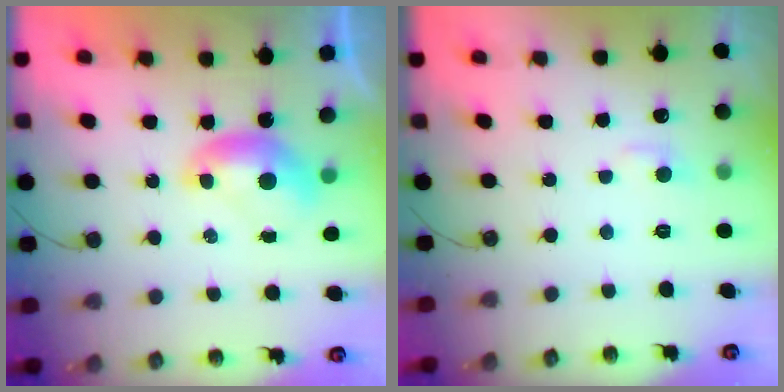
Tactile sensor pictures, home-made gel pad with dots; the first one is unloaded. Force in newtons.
{"total": 1.9, "press": 1.8, "slide": 0.6}